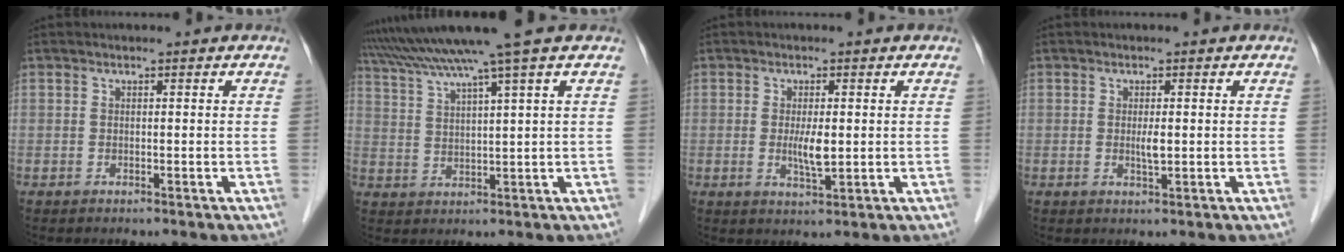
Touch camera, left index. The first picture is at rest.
{"total": 10.5, "force": [8.4, -2.6, 5.7], "torque": [-0.102, 0.012, 0.136]}
{"total": 3.6, "force": [0.0, 0.8, 3.5], "torque": [-0.067, -0.006, 0.001]}
{"total": 1.7, "force": [0.0, 0.3, 1.7], "torque": [-0.034, -0.002, 0.001]}